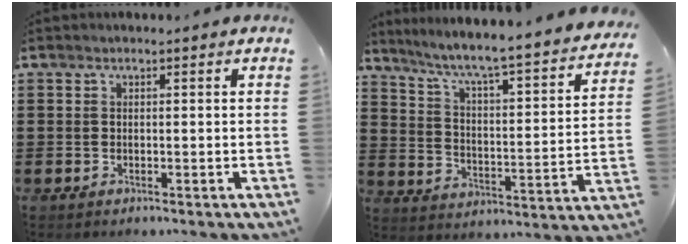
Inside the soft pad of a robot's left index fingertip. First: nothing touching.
{"total": 5.0, "force": [4.1, -0.4, 2.9], "torque": [-0.077, -0.048, 0.057]}